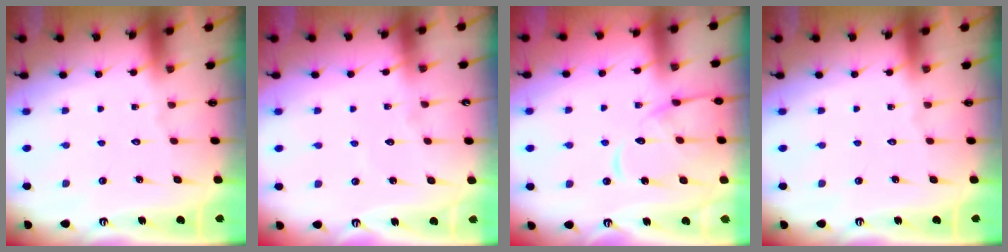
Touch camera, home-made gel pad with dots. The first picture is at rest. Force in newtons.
{"total": 3.6, "press": 3.6, "slide": 0.4}
{"total": 12.3, "press": 12.2, "slide": 1.4}
{"total": 0.0}